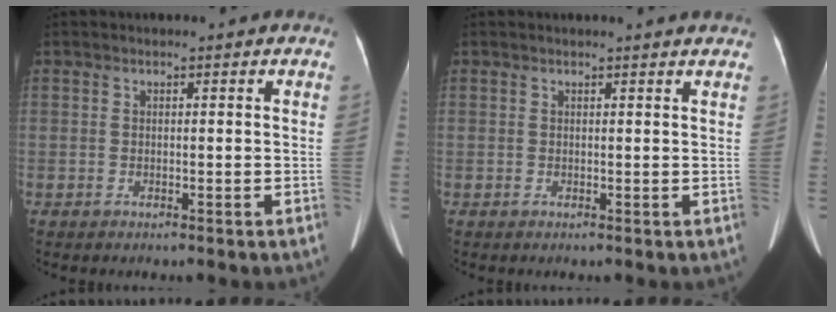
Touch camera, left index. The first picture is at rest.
{"total": 2.9, "force": [2.7, -0.2, 0.8], "torque": [-0.014, 0.003, 0.024]}